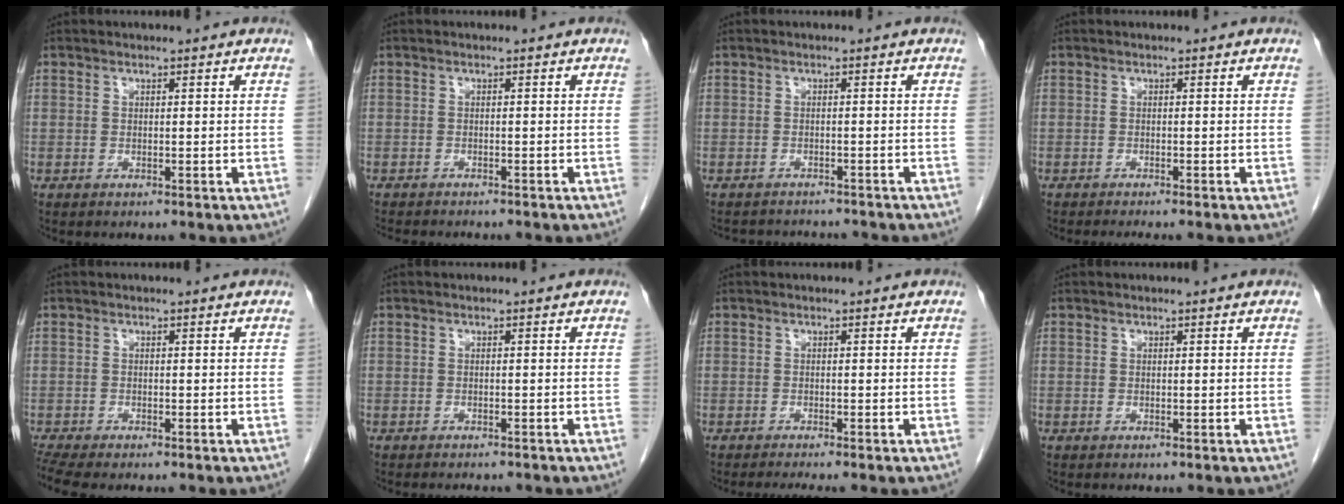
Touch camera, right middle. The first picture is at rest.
{"total": 6.8, "force": [-6.0, 1.5, 2.8], "torque": [-0.035, -0.005, -0.079]}
{"total": 6.3, "force": [-6.0, 1.6, 0.6], "torque": [-0.005, 0.011, -0.070]}
{"total": 3.4, "force": [-3.0, 0.2, 1.6], "torque": [-0.015, -0.005, -0.040]}
{"total": 4.4, "force": [-3.7, 0.8, 2.3], "torque": [-0.045, -0.008, -0.063]}
{"total": 3.0, "force": [-2.7, 0.9, 0.9], "torque": [-0.009, -0.003, -0.031]}
{"total": 2.9, "force": [-2.5, -0.3, 1.4], "torque": [-0.017, -0.006, -0.038]}
{"total": 0.0}